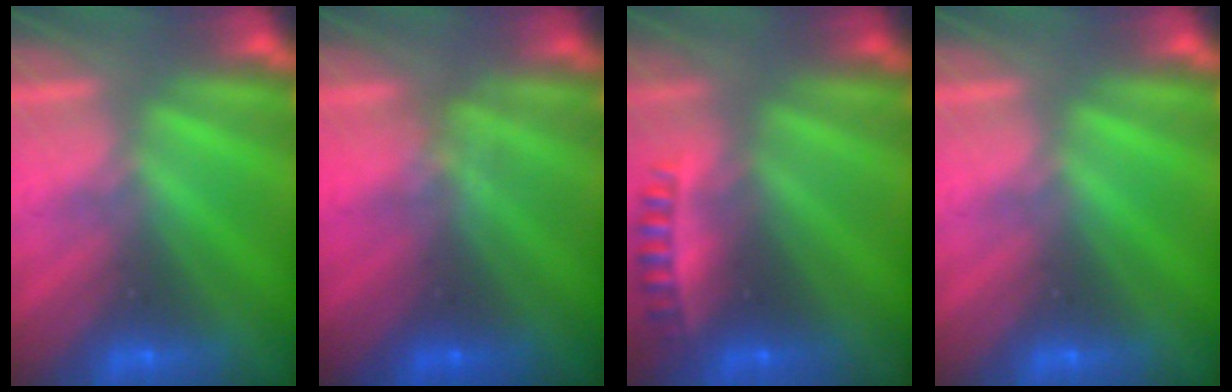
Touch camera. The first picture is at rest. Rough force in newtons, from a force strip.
{"total": 1.2}
{"total": 2.4}
{"total": 0.0}